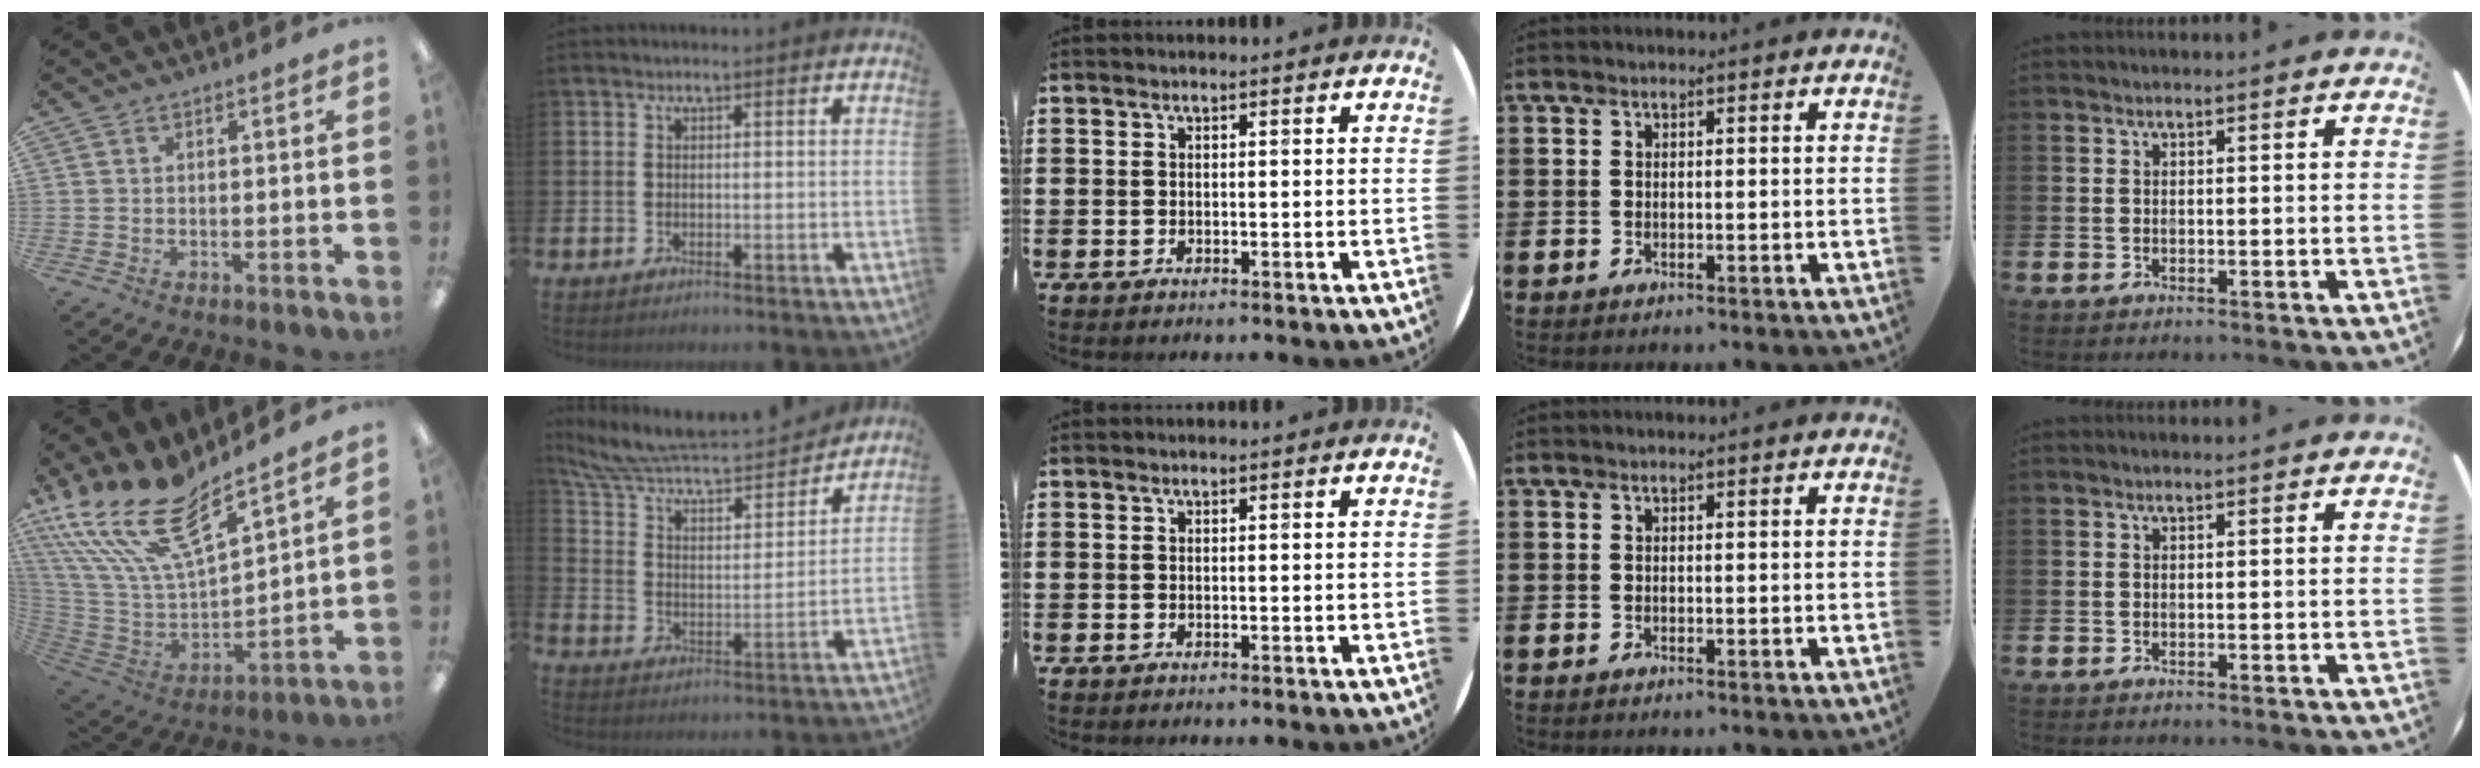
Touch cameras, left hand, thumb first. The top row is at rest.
{"thumb": {"total": 21.1, "force": [15.3, 6.7, 12.9], "torque": [-0.270, -0.103, 0.271]}, "index": {"total": 9.9, "force": [9.3, 2.2, 2.5], "torque": [-0.096, -0.065, 0.159]}}